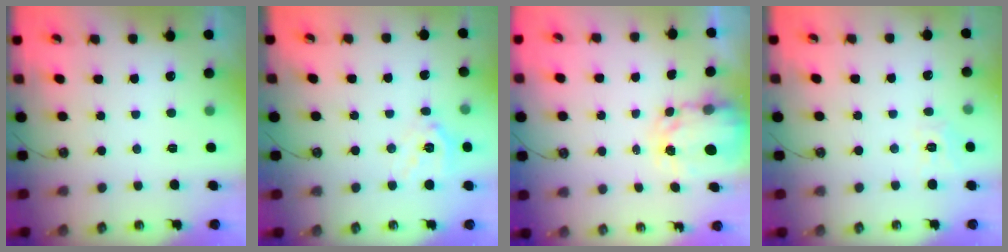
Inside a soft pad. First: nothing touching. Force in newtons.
{"total": 13.3, "press": 13.1, "slide": 2.0}
{"total": 3.9, "press": 3.9, "slide": 0.4}
{"total": 7.7, "press": 7.6, "slide": 0.8}